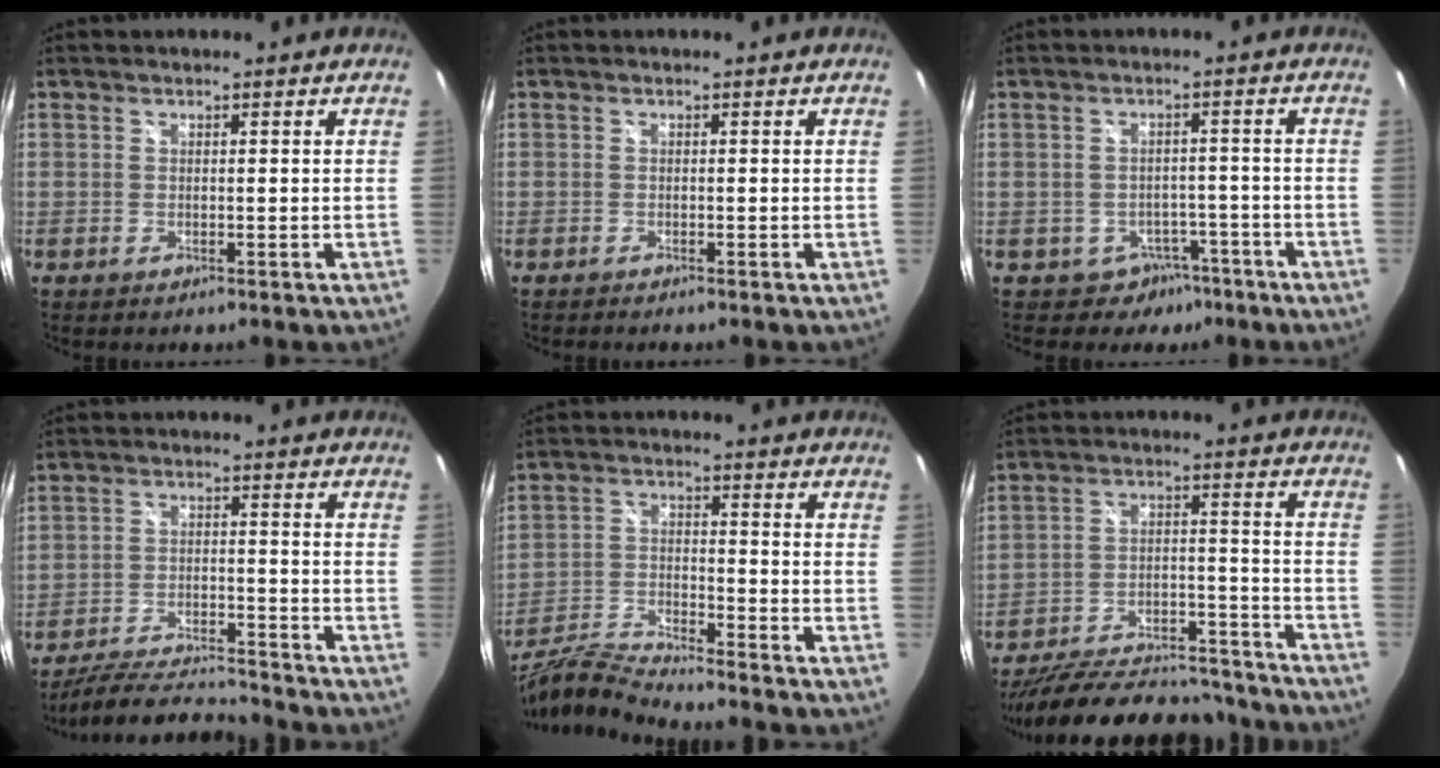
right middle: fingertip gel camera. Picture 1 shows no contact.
{"total": 0.9, "force": [-0.8, 0.1, 0.3], "torque": [-0.006, -0.007, -0.015]}
{"total": 5.4, "force": [-3.6, 4.0, -0.3], "torque": [0.007, 0.032, -0.044]}
{"total": 11.9, "force": [-11.1, 1.4, 4.0], "torque": [-0.101, -0.008, -0.186]}
{"total": 9.5, "force": [-8.7, -0.8, 3.6], "torque": [-0.076, -0.011, -0.172]}
{"total": 26.8, "force": [-23.1, 8.4, 10.8], "torque": [-0.198, 0.002, -0.306]}